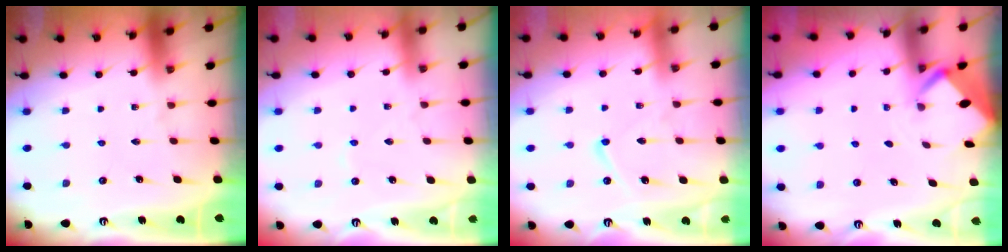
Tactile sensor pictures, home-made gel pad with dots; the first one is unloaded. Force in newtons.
{"total": 2.6, "press": 2.5, "slide": 0.5}
{"total": 8.0, "press": 8.0, "slide": 0.8}
{"total": 1.8, "press": 1.8, "slide": 0.1}